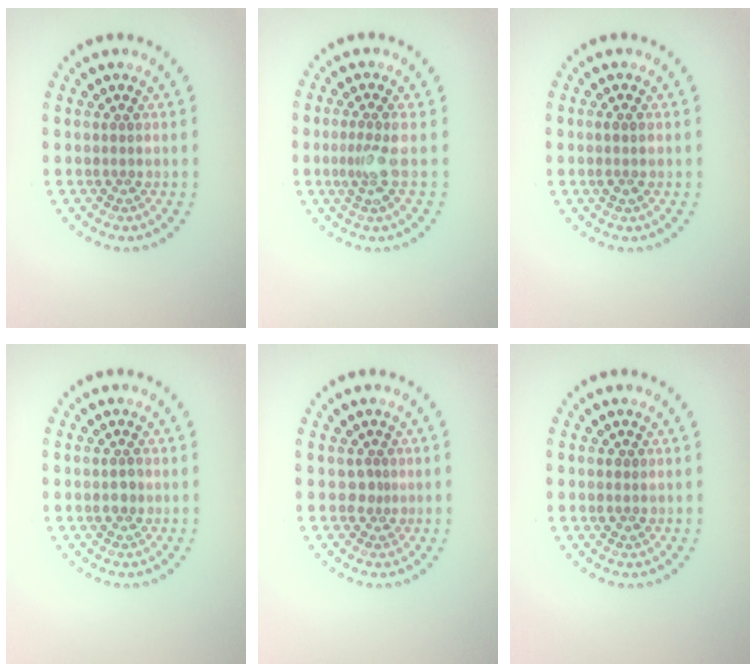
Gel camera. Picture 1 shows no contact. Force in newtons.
{"total": 2.0, "press": 1.6, "slide": 1.3}
{"total": 1.1, "press": 1.0, "slide": 0.5}
{"total": 1.1, "press": 1.1, "slide": 0.1}
{"total": 0.9, "press": 0.5, "slide": 0.7}
{"total": 0.8, "press": 0.8, "slide": 0.0}